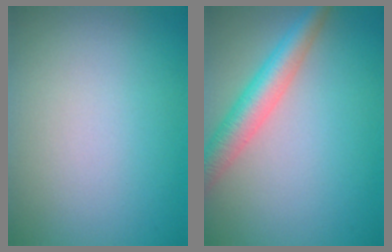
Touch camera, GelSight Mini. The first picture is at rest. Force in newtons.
{"total": 4.5, "press": 4.5, "slide": 0.2}